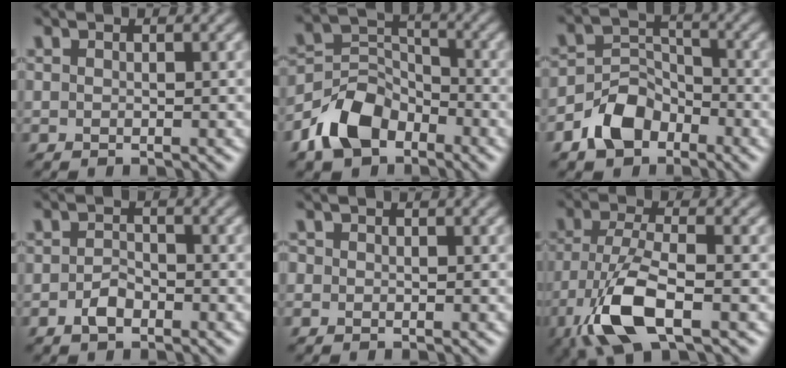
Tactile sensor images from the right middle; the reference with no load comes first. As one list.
[{"total": 6.4, "force": [-3.9, 4.1, 2.9], "torque": [-0.056, 0.001, -0.083]}, {"total": 5.0, "force": [-3.1, 3.3, 2.1], "torque": [-0.037, 0.002, -0.065]}, {"total": 1.9, "force": [-1.1, 1.0, 1.2], "torque": [-0.021, 0.002, -0.022]}, {"total": 0.5, "force": [-0.1, 0.5, 0.0], "torque": [0.004, -0.003, -0.002]}, {"total": 7.3, "force": [-3.4, 2.6, 5.9], "torque": [-0.133, -0.006, -0.075]}]